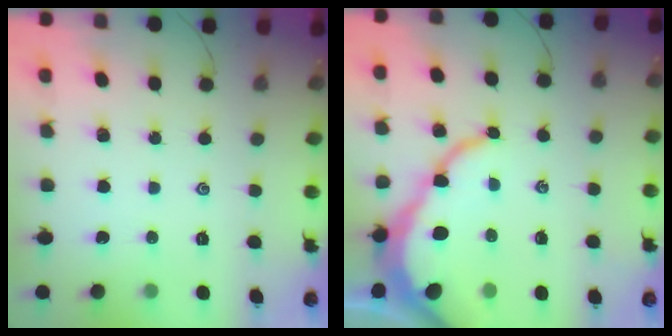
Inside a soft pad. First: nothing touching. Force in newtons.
{"total": 10.4, "press": 10.4, "slide": 1.1}